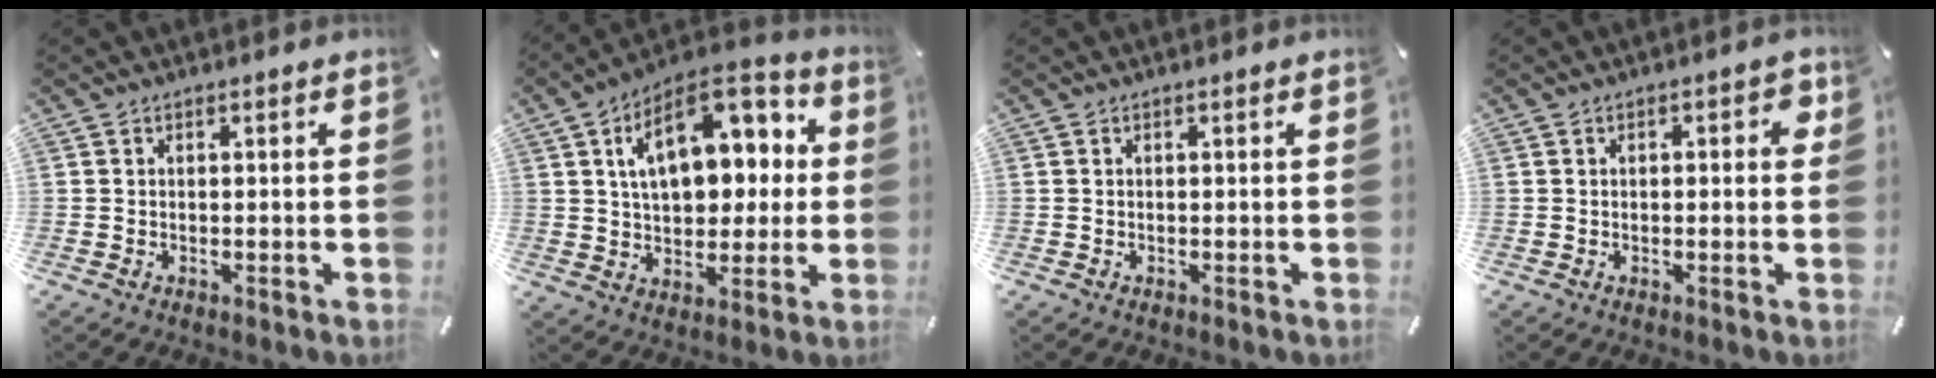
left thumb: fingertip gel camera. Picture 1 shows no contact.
{"total": 18.2, "force": [5.7, 11.5, 12.9], "torque": [-0.201, -0.015, 0.097]}
{"total": 0.0}
{"total": 3.2, "force": [0.3, 1.5, 2.8], "torque": [-0.037, 0.004, 0.001]}